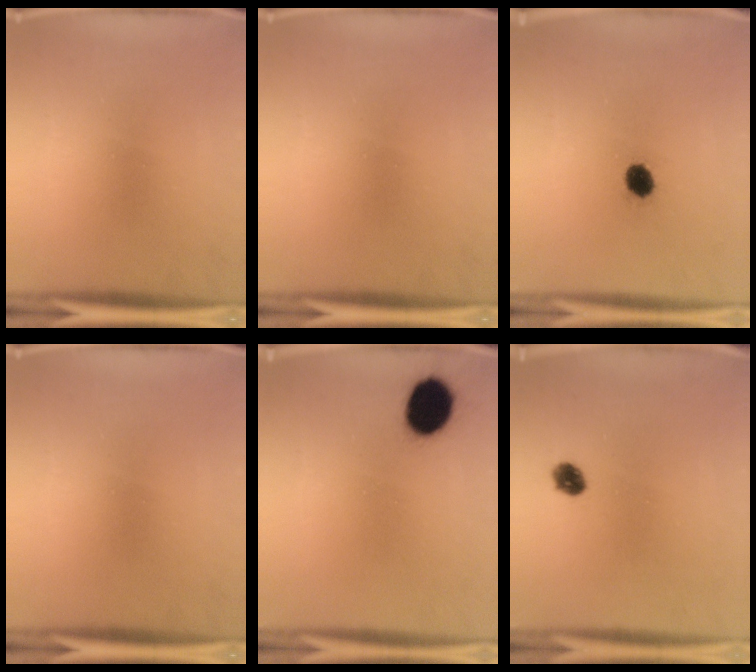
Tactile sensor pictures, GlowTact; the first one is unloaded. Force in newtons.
{"total": 0.0}
{"total": 4.4}
{"total": 0.0}
{"total": 10.6}
{"total": 3.2}